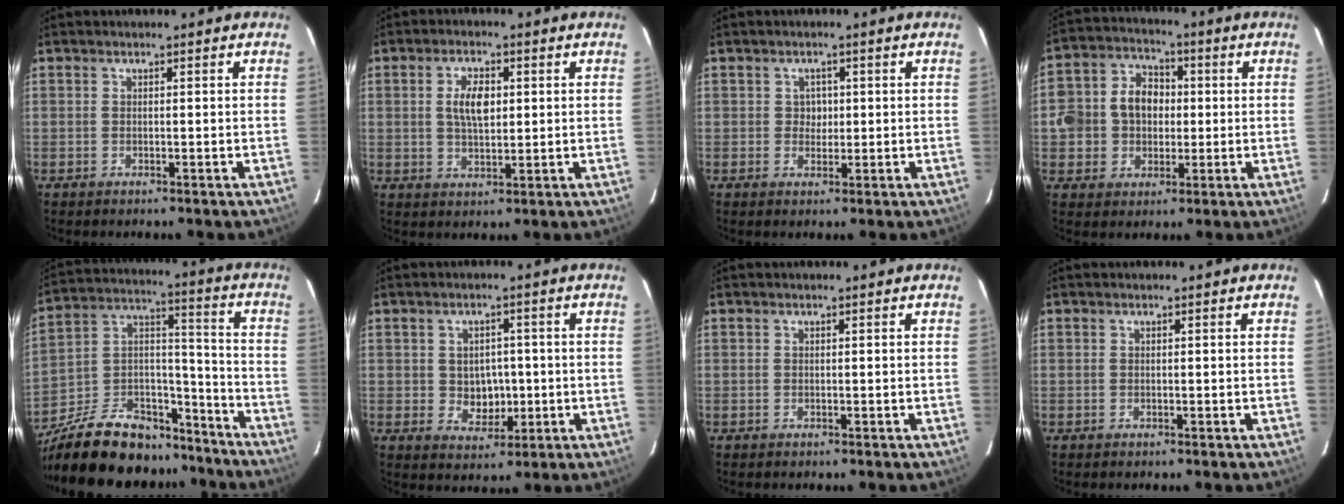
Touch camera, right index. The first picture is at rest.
{"total": 5.7, "force": [1.1, 2.9, 4.8], "torque": [-0.088, 0.006, 0.022]}
{"total": 2.2, "force": [0.2, 2.1, 0.3], "torque": [-0.002, 0.008, 0.004]}
{"total": 10.4, "force": [-0.2, 9.3, 4.7], "torque": [-0.111, 0.034, -0.003]}
{"total": 26.6, "force": [-20.0, 12.1, 12.6], "torque": [-0.260, 0.039, -0.301]}
{"total": 5.3, "force": [-0.3, 4.7, 2.5], "torque": [-0.045, 0.004, 0.008]}
{"total": 0.0}
{"total": 0.0}